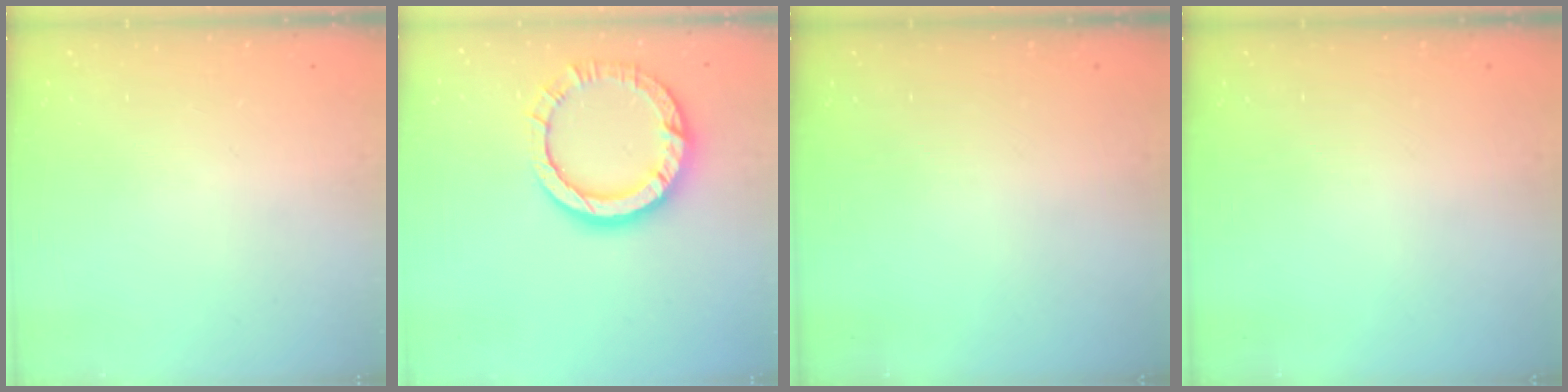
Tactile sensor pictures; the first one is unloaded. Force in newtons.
{"total": 13.2, "press": 13.1, "slide": 1.6}
{"total": 0.0}
{"total": 0.0}